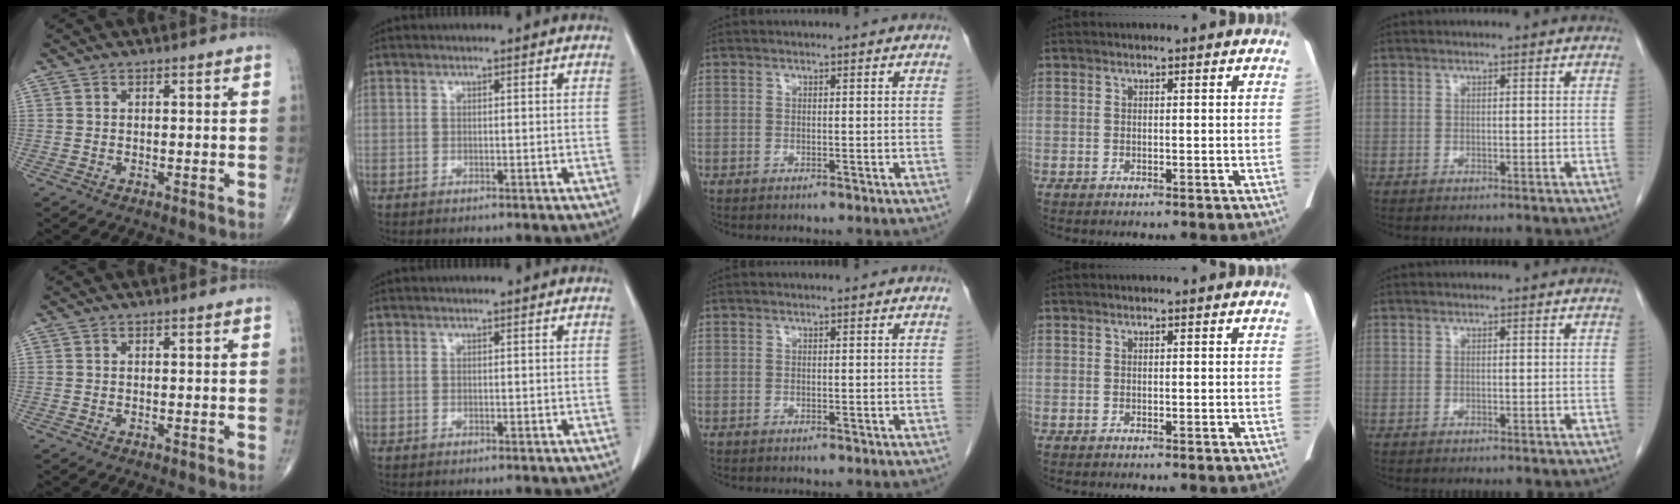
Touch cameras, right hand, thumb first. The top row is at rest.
{}